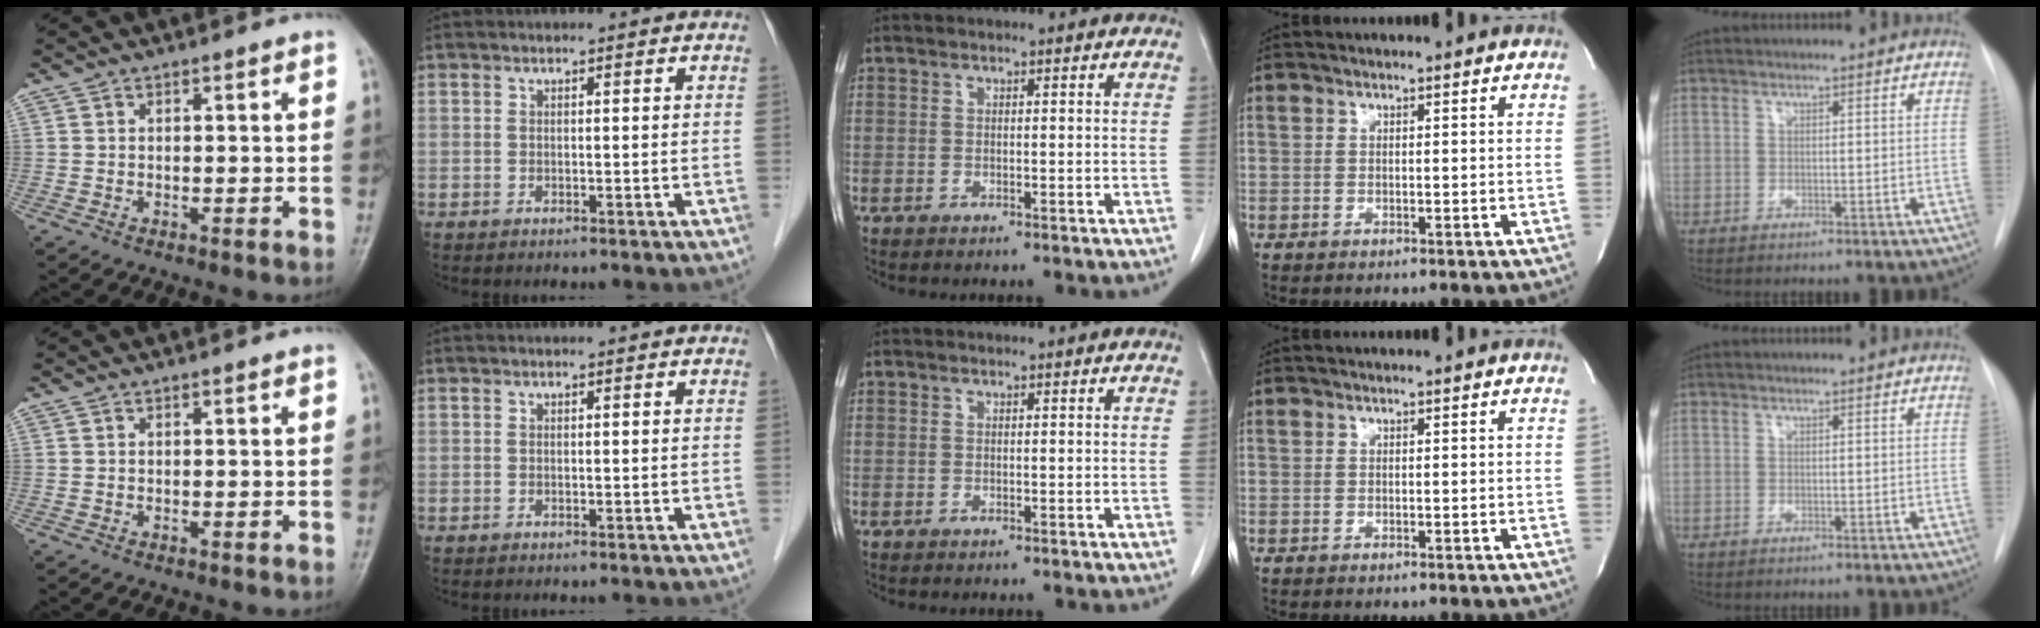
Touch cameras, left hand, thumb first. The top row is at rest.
{}